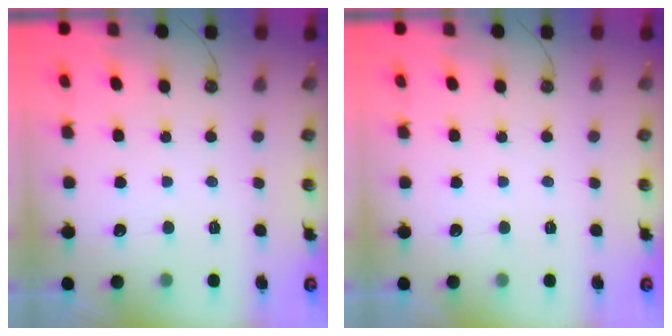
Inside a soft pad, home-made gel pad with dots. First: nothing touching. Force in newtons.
{"total": 0.0}